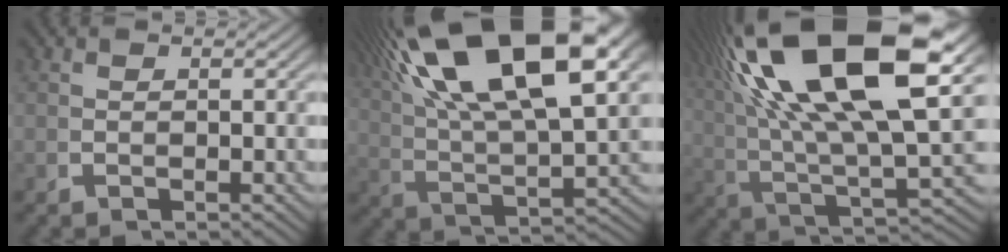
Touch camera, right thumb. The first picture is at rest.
{"total": 15.4, "force": [5.2, 7.3, 12.6], "torque": [-0.216, -0.005, 0.091]}
{"total": 17.2, "force": [3.1, 8.4, 14.7], "torque": [-0.272, -0.018, 0.067]}